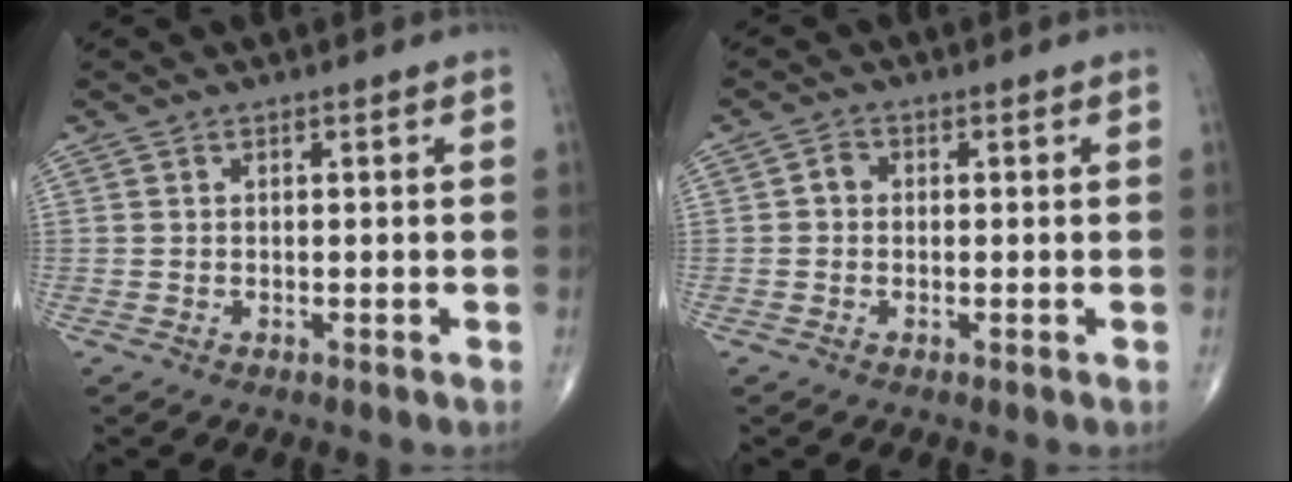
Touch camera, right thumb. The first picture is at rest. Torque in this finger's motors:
{"motor_torque": [-0.06, -0.05, 0.02, 0.00, 0.00]}